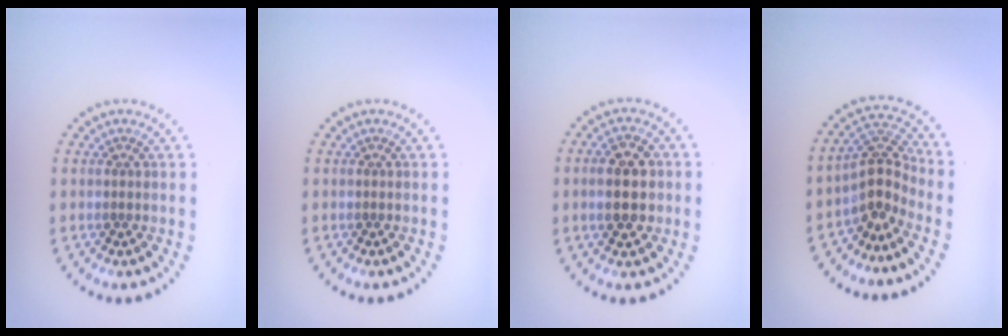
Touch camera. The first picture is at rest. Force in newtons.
{"total": 0.0}
{"total": 4.6, "press": 4.6, "slide": 0.2}
{"total": 3.5, "press": 2.6, "slide": 2.3}